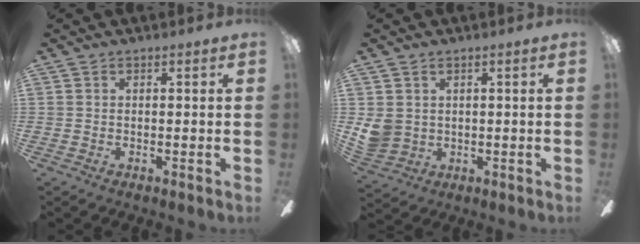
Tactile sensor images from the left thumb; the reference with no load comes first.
{"total": 4.9, "force": [1.4, 4.4, 1.8], "torque": [-0.039, 0.004, 0.032]}